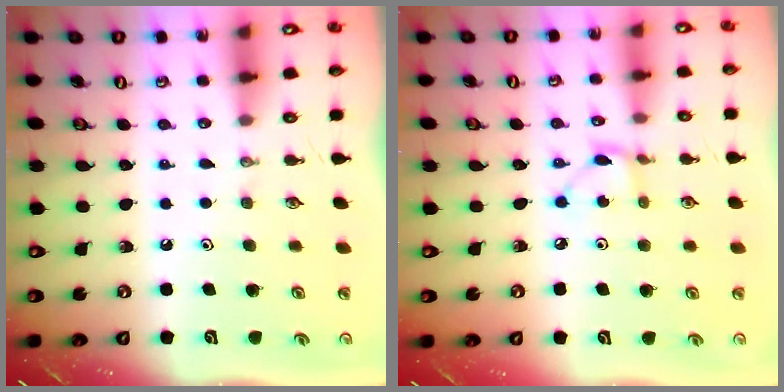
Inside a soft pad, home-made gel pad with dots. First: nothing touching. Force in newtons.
{"total": 2.4, "press": 2.4, "slide": 0.1}